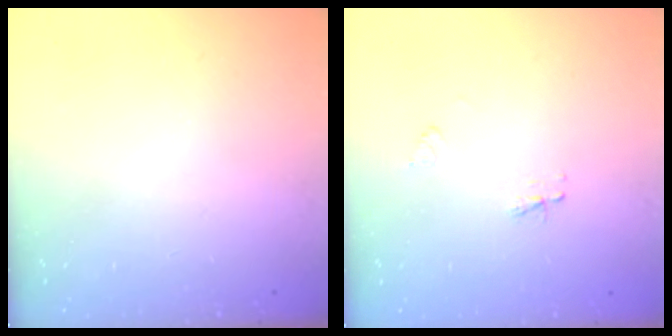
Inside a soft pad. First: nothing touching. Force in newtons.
{"total": 2.3, "press": 2.3, "slide": 0.3}